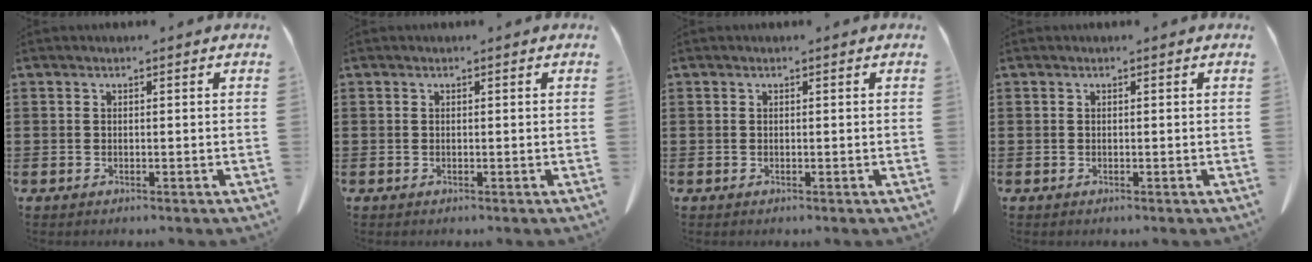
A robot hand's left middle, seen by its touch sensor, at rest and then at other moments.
{"total": 0.0}
{"total": 0.0}
{"total": 0.0}